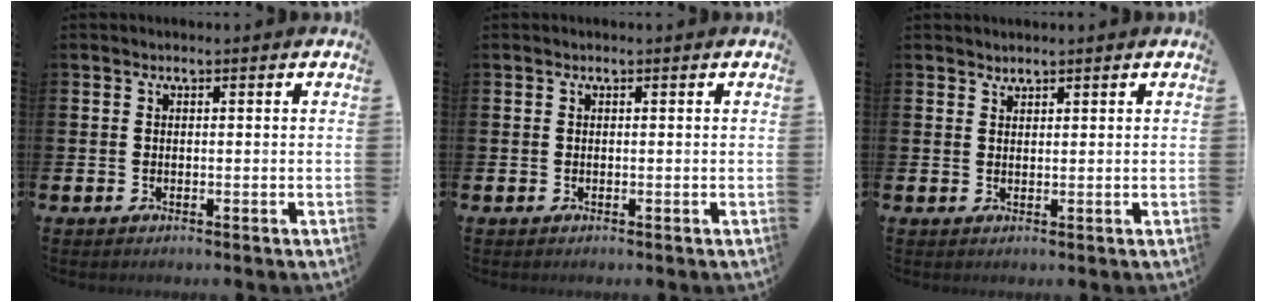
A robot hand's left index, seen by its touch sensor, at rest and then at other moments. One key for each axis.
{"total": 0.0}
{"total": 1.3, "fx": 1.3, "fy": 0.3, "fz": -0.1, "tx": 0.014, "ty": -0.003, "tz": 0.022}